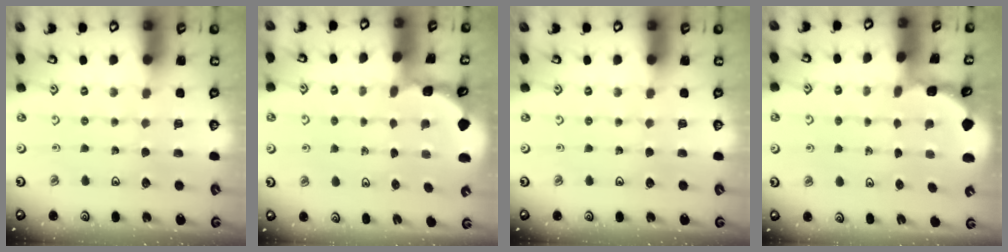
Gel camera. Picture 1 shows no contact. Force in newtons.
{"total": 1.6, "press": 1.6, "slide": 0.1}
{"total": 0.0}
{"total": 1.6, "press": 1.6, "slide": 0.1}